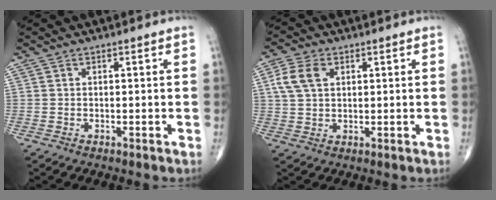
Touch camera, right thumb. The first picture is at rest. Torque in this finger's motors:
{"motor_torque": [-0.14, 0.21, 0.45, 0.10, 0.13]}